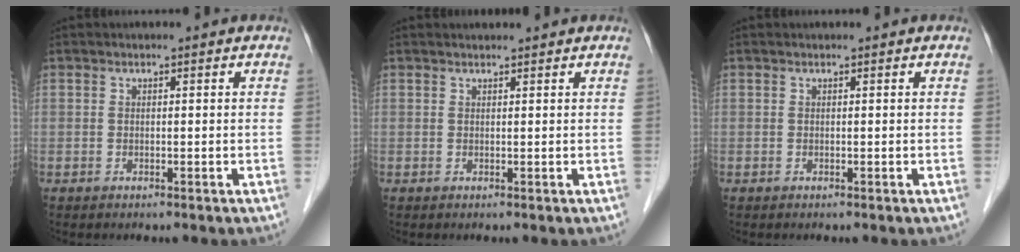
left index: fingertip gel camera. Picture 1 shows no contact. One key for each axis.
{"total": 1.5, "fx": 1.5, "fy": -0.1, "fz": 0.3, "tx": -0.007, "ty": 0.014, "tz": 0.026}
{"total": 0.0}